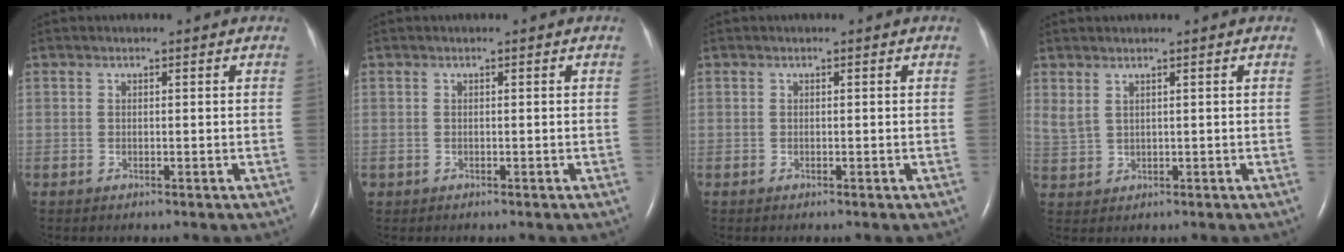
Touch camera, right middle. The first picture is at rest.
{"total": 0.0}
{"total": 0.0}
{"total": 2.3, "force": [1.5, 0.9, 1.5], "torque": [-0.042, 0.003, 0.046]}